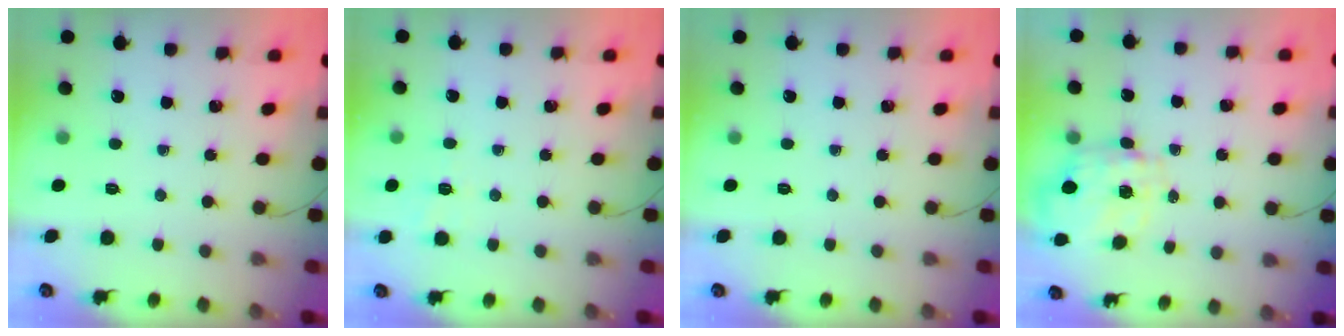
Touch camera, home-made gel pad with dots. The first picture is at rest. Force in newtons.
{"total": 2.7, "press": 2.3, "slide": 1.5}
{"total": 0.0}
{"total": 2.7, "press": 2.5, "slide": 1.1}